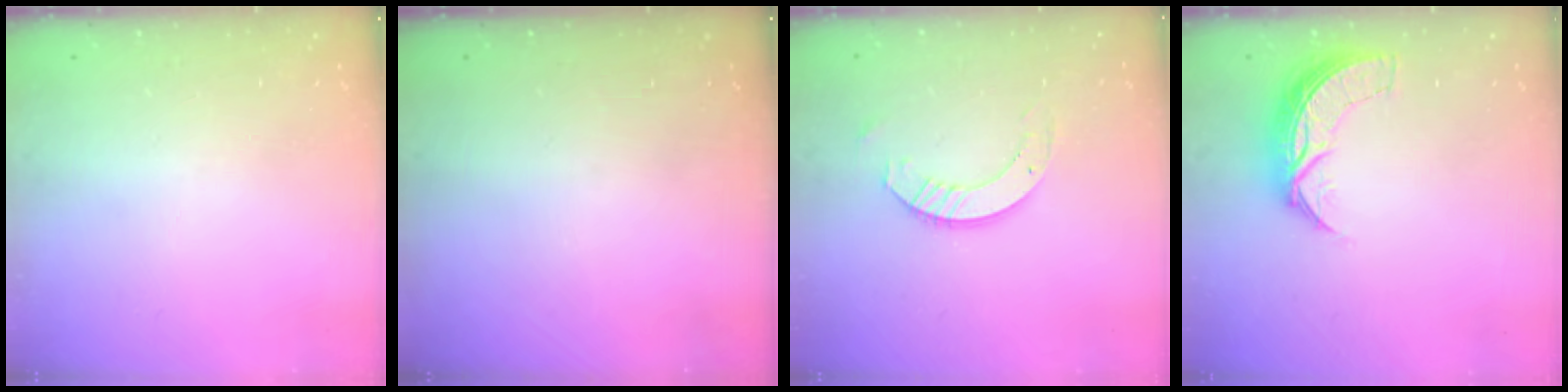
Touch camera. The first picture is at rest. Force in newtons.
{"total": 0.0}
{"total": 7.6, "press": 7.5, "slide": 0.5}
{"total": 7.9, "press": 7.9, "slide": 0.5}